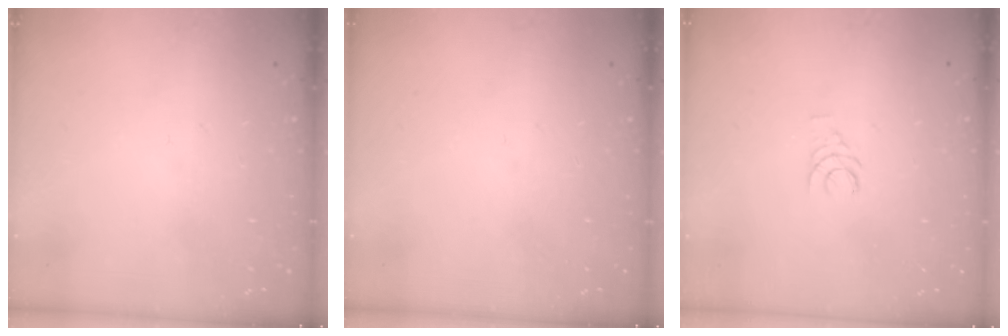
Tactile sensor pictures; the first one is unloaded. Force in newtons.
{"total": 0.0}
{"total": 3.6, "press": 3.6, "slide": 0.4}